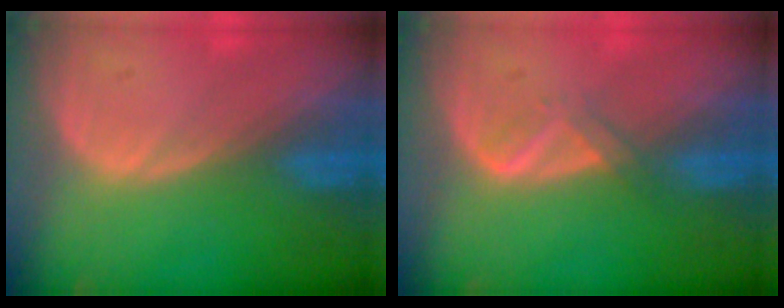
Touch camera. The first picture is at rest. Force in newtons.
{"total": 2.1, "press": 2.1, "slide": 0.2}